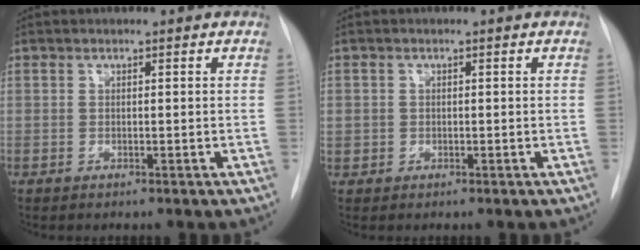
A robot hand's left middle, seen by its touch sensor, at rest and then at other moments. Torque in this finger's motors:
{"motor_torque": [-0.02, -0.07, 0.07, 0.00]}